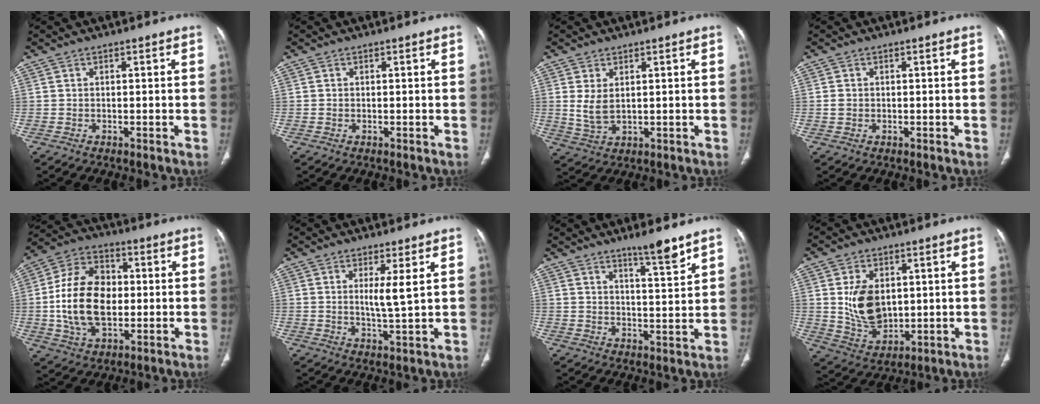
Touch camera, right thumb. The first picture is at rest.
{"total": 0.0}
{"total": 4.8, "force": [1.1, 2.8, 3.8], "torque": [-0.076, -0.008, 0.030]}
{"total": 1.2, "force": [0.0, 1.0, 0.7], "torque": [-0.012, 0.001, 0.001]}
{"total": 17.0, "force": [-0.7, 11.2, 12.8], "torque": [-0.224, 0.017, -0.010]}
{"total": 4.5, "force": [1.5, 0.2, 4.3], "torque": [-0.081, -0.021, 0.029]}
{"total": 6.7, "force": [5.1, 0.4, 4.4], "torque": [-0.062, -0.041, 0.081]}
{"total": 10.9, "force": [1.6, 7.4, 7.8], "torque": [-0.116, -0.018, 0.047]}